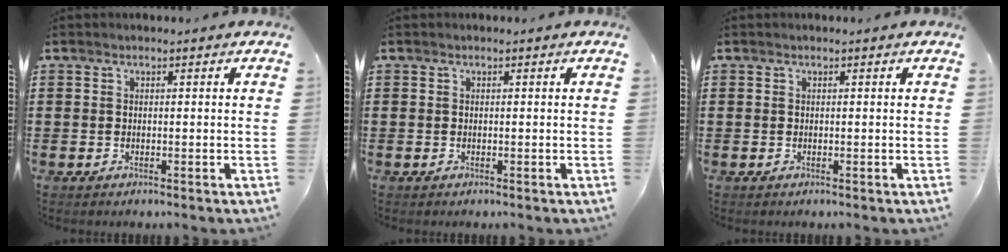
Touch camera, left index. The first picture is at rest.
{"total": 0.0}
{"total": 0.0}